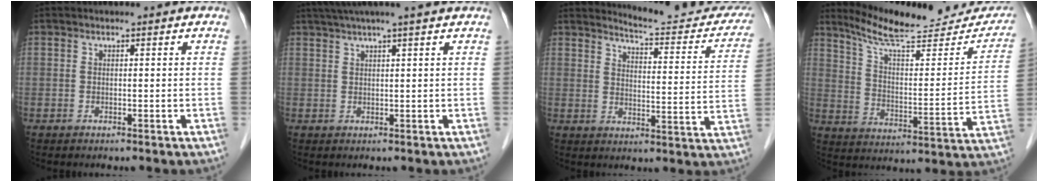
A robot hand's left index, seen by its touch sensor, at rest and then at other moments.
{"total": 7.4, "force": [5.9, -1.0, 4.3], "torque": [-0.066, 0.030, 0.083]}
{"total": 16.0, "force": [15.3, 2.0, 4.0], "torque": [-0.035, -0.072, 0.170]}
{"total": 21.1, "force": [19.2, 4.1, 7.9], "torque": [-0.112, -0.031, 0.263]}